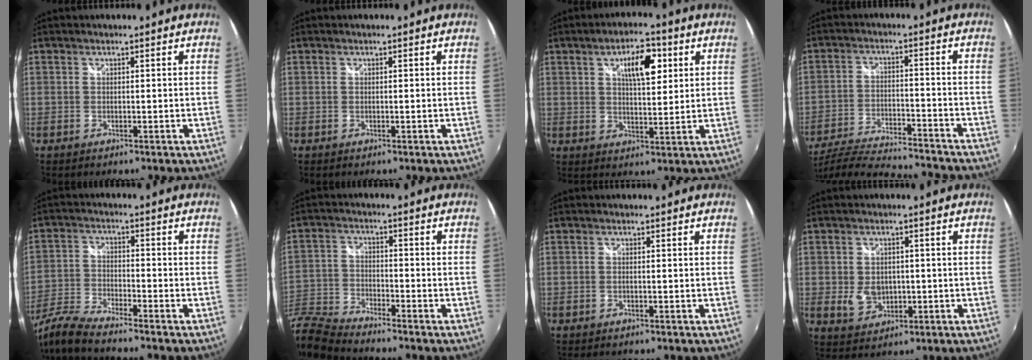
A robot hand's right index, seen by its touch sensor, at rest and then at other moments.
{"total": 0.0}
{"total": 8.6, "force": [3.3, 3.4, 7.1], "torque": [-0.110, 0.017, 0.054]}
{"total": 20.2, "force": [-18.3, 1.7, 8.3], "torque": [-0.163, -0.036, -0.289]}
{"total": 9.1, "force": [-8.2, 0.3, 3.9], "torque": [-0.094, -0.009, -0.171]}
{"total": 10.1, "force": [-8.8, 2.8, 4.1], "torque": [-0.111, -0.006, -0.192]}
{"total": 0.6, "force": [-0.2, -0.1, 0.5], "torque": [-0.007, 0.006, -0.002]}
{"total": 5.0, "force": [-0.4, 4.0, 3.0], "torque": [-0.061, 0.003, 0.002]}